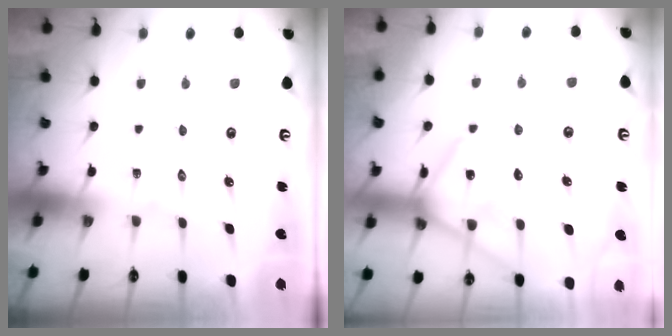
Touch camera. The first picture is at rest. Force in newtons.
{"total": 13.9, "press": 13.9, "slide": 1.0}